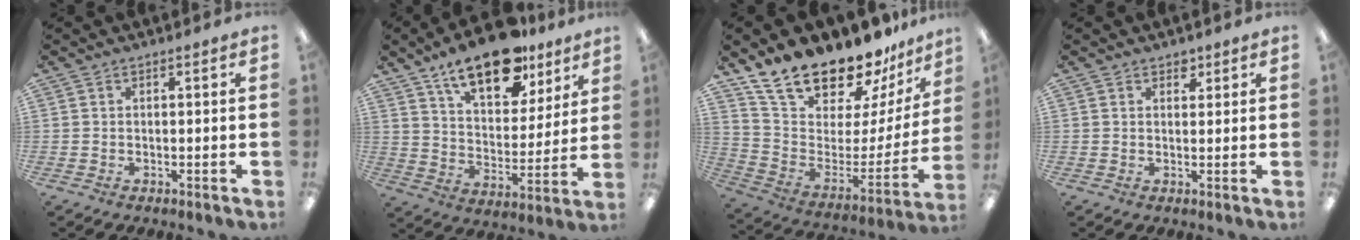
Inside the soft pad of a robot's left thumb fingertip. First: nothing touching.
{"total": 17.8, "force": [13.0, 7.9, 9.2], "torque": [-0.146, -0.069, 0.224]}
{"total": 19.7, "force": [17.9, 6.3, 5.3], "torque": [-0.106, -0.145, 0.327]}
{"total": 2.1, "force": [1.5, 1.4, 0.6], "torque": [0.003, -0.005, 0.023]}